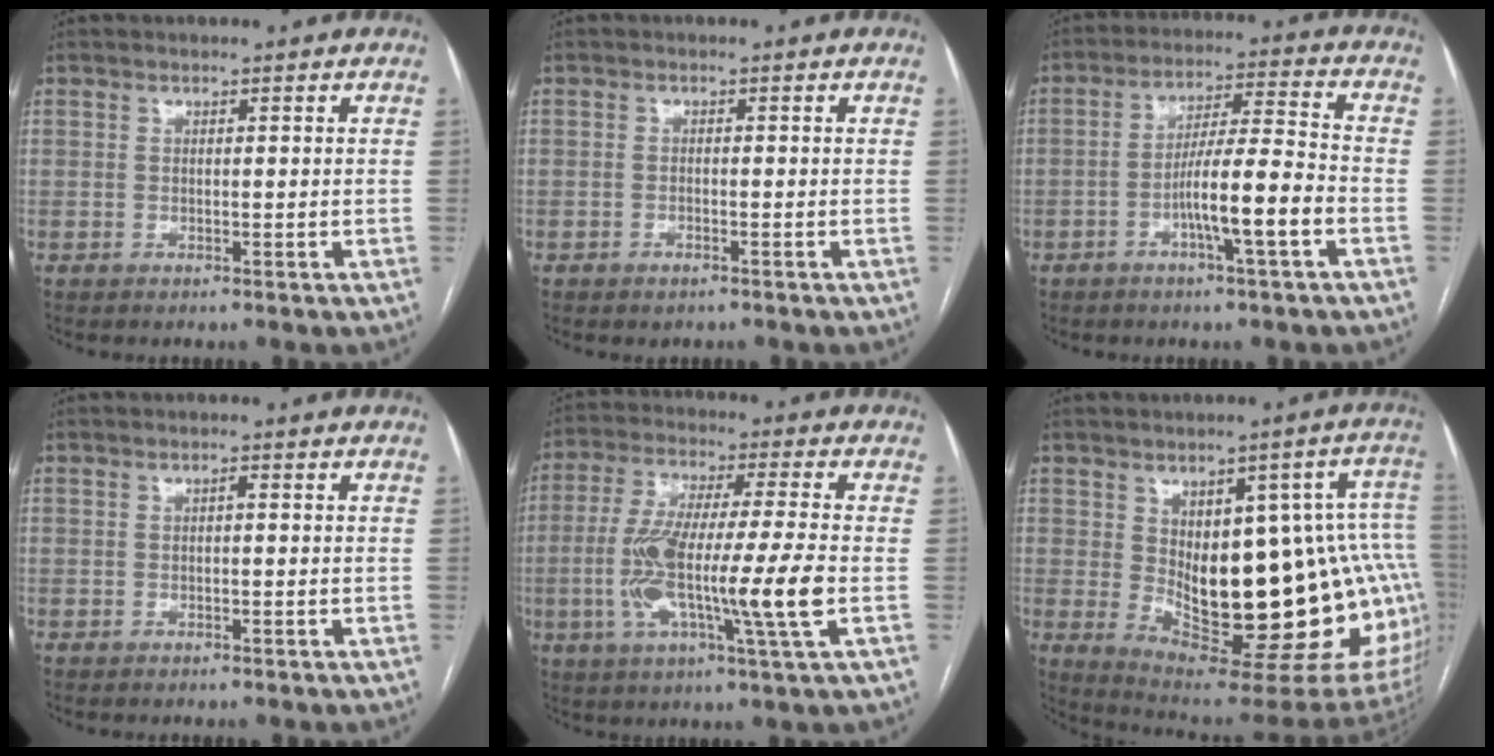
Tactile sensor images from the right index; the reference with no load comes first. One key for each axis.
{"total": 1.1, "fx": -0.8, "fy": 0.5, "fz": 0.6, "tx": -0.012, "ty": 0.000, "tz": -0.008}
{"total": 9.6, "fx": -3.7, "fy": -0.1, "fz": 8.9, "tx": -0.157, "ty": 0.010, "tz": -0.065}
{"total": 0.5, "fx": 0.0, "fy": 0.2, "fz": 0.5, "tx": -0.008, "ty": 0.003, "tz": -0.002}
{"total": 15.5, "fx": -2.9, "fy": 0.3, "fz": 15.2, "tx": -0.297, "ty": -0.008, "tz": -0.060}
{"total": 27.8, "fx": -1.6, "fy": 8.6, "fz": 26.3, "tx": -0.293, "ty": 0.010, "tz": 0.003}